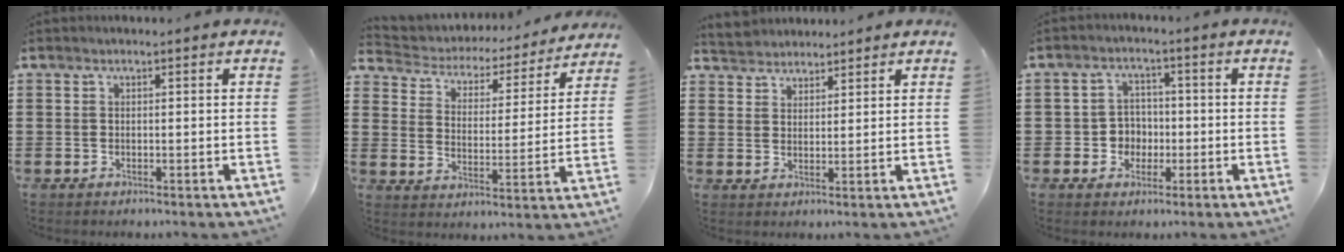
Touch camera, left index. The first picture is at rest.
{"total": 3.8, "force": [3.7, 0.9, 0.3], "torque": [-0.030, -0.029, 0.054]}
{"total": 3.1, "force": [2.9, 1.1, -0.5], "torque": [-0.003, 0.000, 0.054]}
{"total": 3.9, "force": [-0.9, 3.6, 1.1], "torque": [-0.036, 0.007, -0.021]}